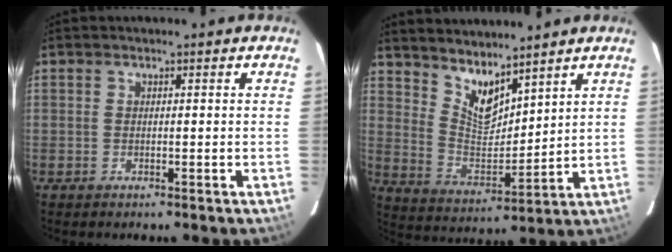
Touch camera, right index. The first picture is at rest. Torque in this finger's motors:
{"motor_torque": [-0.03, 0.19, 0.06, 0.01]}